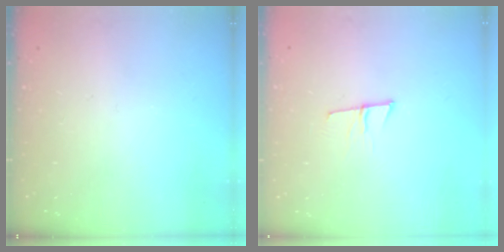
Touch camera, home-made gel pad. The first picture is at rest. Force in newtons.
{"total": 6.0, "press": 5.9, "slide": 1.0}